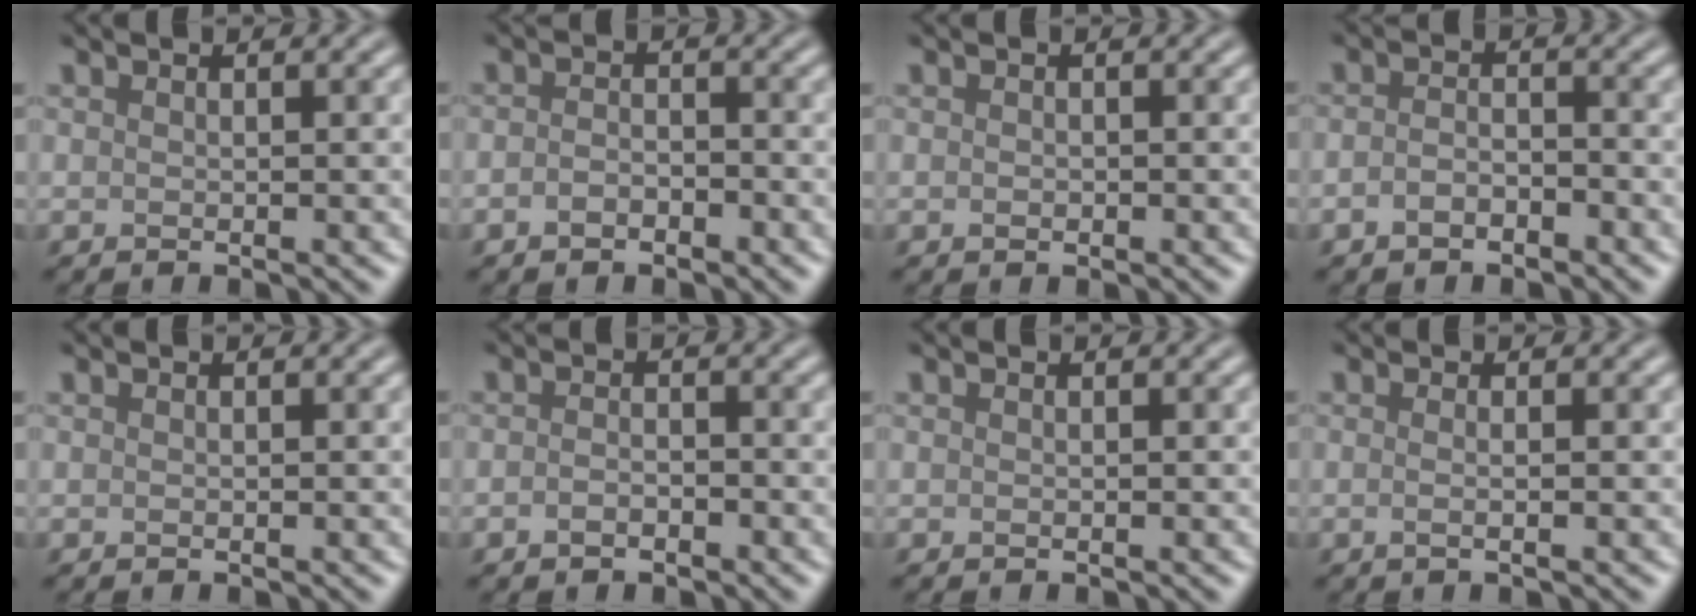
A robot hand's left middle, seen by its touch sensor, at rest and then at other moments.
{"total": 1.7, "force": [-0.9, 0.9, 1.1], "torque": [-0.023, 0.001, -0.022]}
{"total": 0.5, "force": [-0.1, 0.4, 0.3], "torque": [-0.005, -0.001, -0.002]}
{"total": 2.0, "force": [-1.2, 1.1, 1.3], "torque": [-0.026, 0.003, -0.026]}
{"total": 0.0}
{"total": 1.4, "force": [-0.7, 0.7, 0.9], "torque": [-0.019, 0.000, -0.017]}
{"total": 0.0}
{"total": 1.4, "force": [0.0, 0.6, 1.3], "torque": [-0.011, -0.007, -0.013]}